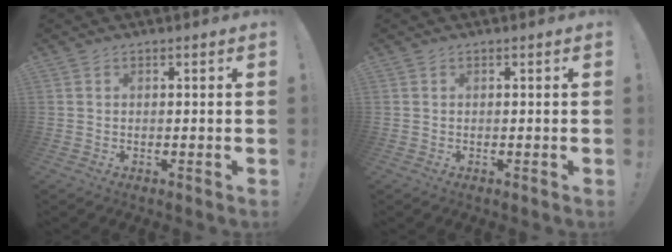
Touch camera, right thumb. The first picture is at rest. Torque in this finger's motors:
{"motor_torque": [-0.02, 0.01, 0.00, 0.00, 0.00]}